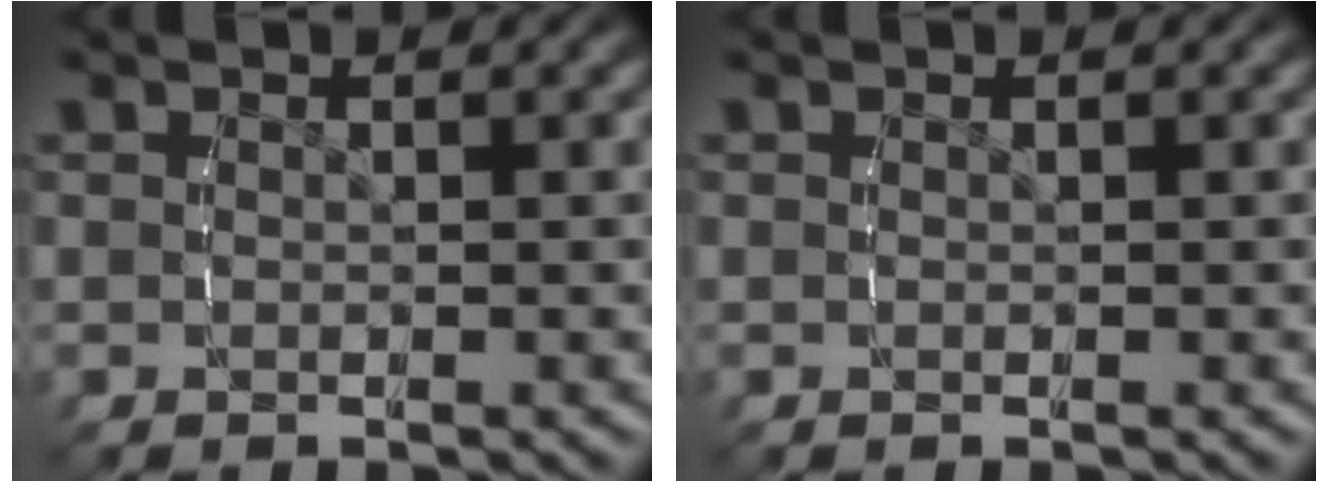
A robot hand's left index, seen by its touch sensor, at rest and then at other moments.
{"total": 0.0}